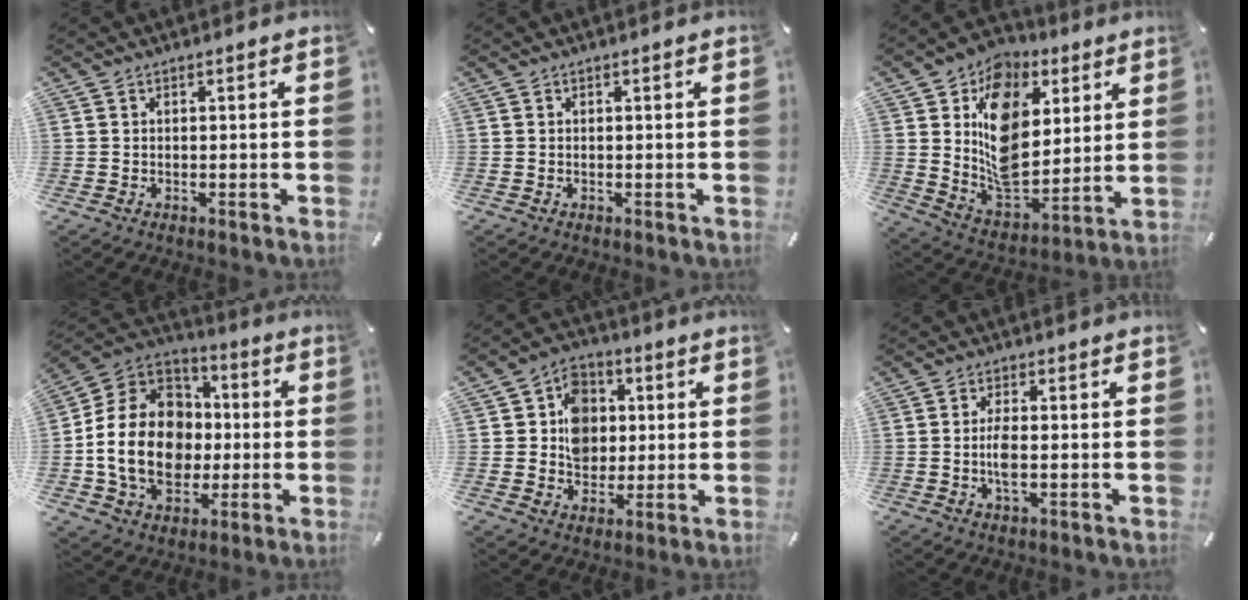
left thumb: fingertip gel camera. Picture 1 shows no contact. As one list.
[{"total": 0.0}, {"total": 15.2, "force": [3.6, 12.0, 8.6], "torque": [-0.139, -0.030, 0.070]}, {"total": 20.4, "force": [-2.9, 16.1, 12.1], "torque": [-0.251, 0.017, -0.045]}, {"total": 10.2, "force": [0.5, 9.1, 4.7], "torque": [-0.067, 0.015, 0.012]}, {"total": 4.4, "force": [-0.5, 1.6, 4.1], "torque": [-0.088, -0.003, -0.013]}]